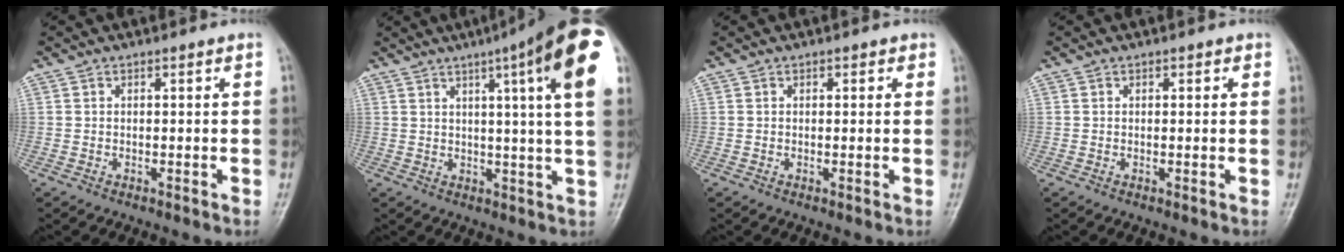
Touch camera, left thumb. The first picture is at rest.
{"total": 18.0, "force": [7.9, 1.7, 16.1], "torque": [-0.214, -0.014, 0.091]}
{"total": 1.2, "force": [0.5, 0.8, 0.7], "torque": [0.005, 0.001, 0.002]}
{"total": 1.0, "force": [0.4, 0.7, 0.6], "torque": [0.004, 0.001, 0.002]}